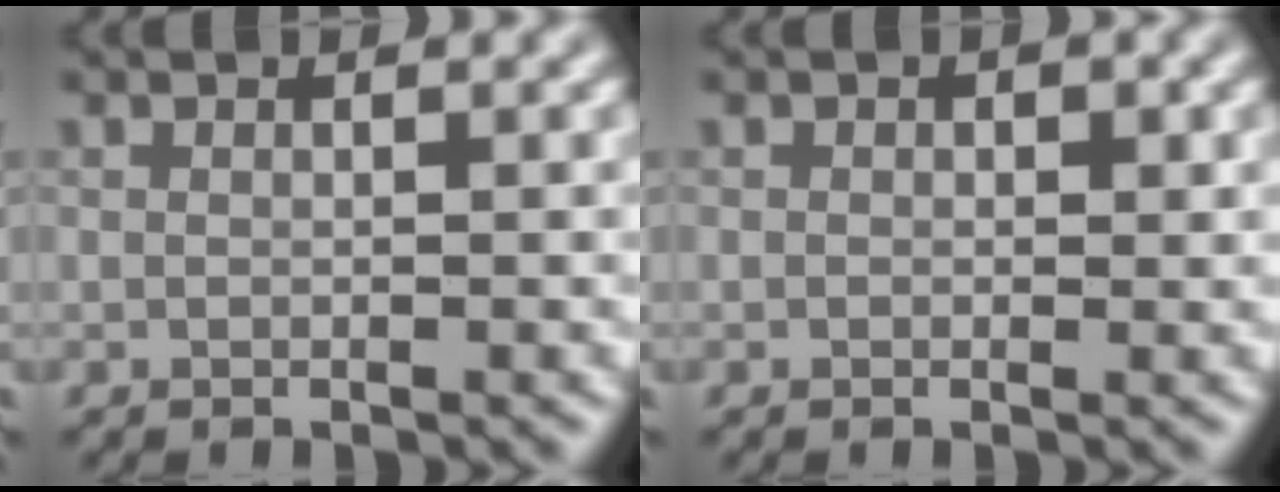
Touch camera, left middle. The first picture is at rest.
{"total": 0.0}